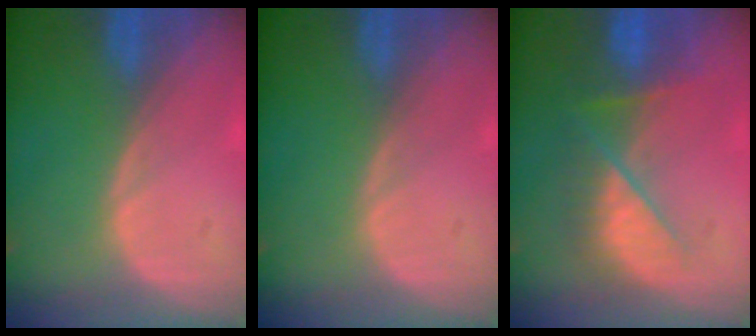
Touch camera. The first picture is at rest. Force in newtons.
{"total": 0.0}
{"total": 7.4, "press": 7.2, "slide": 1.9}